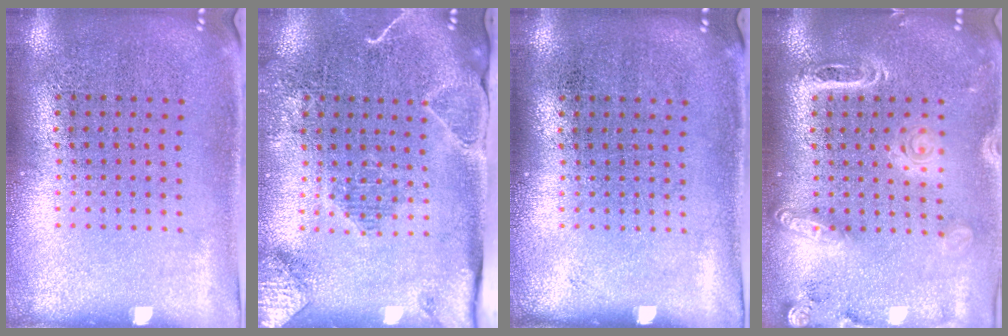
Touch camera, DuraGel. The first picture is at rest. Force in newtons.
{"total": 2.0, "press": 2.0, "slide": 0.1}
{"total": 0.0}
{"total": 2.0, "press": 1.8, "slide": 0.8}